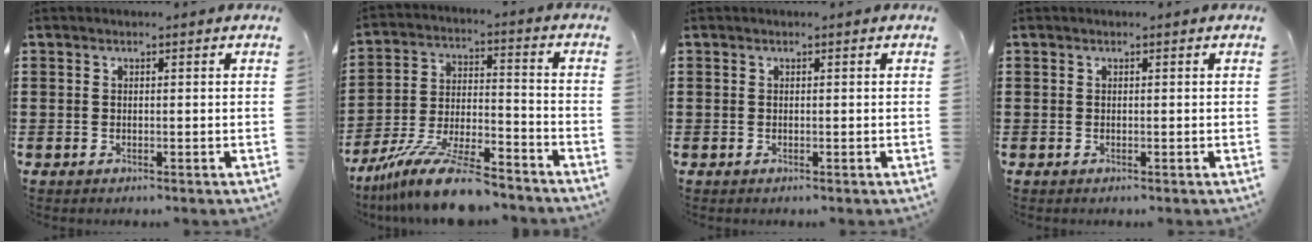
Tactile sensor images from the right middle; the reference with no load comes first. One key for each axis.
{"total": 13.0, "fx": -10.9, "fy": 1.7, "fz": 6.8, "tx": -0.125, "ty": 0.029, "tz": -0.205}
{"total": 0.0}
{"total": 0.0}